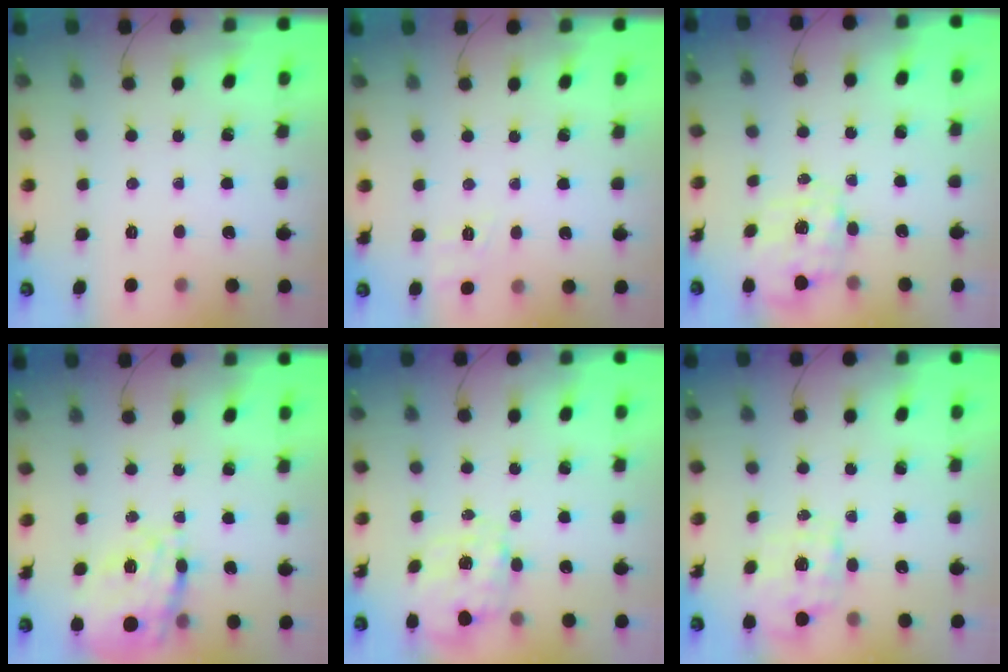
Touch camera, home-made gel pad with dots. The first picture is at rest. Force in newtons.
{"total": 8.2, "press": 7.8, "slide": 2.3}
{"total": 2.8, "press": 2.7, "slide": 0.9}
{"total": 20.3, "press": 20.1, "slide": 3.3}
{"total": 2.9, "press": 2.7, "slide": 0.8}
{"total": 1.7, "press": 1.6, "slide": 0.5}